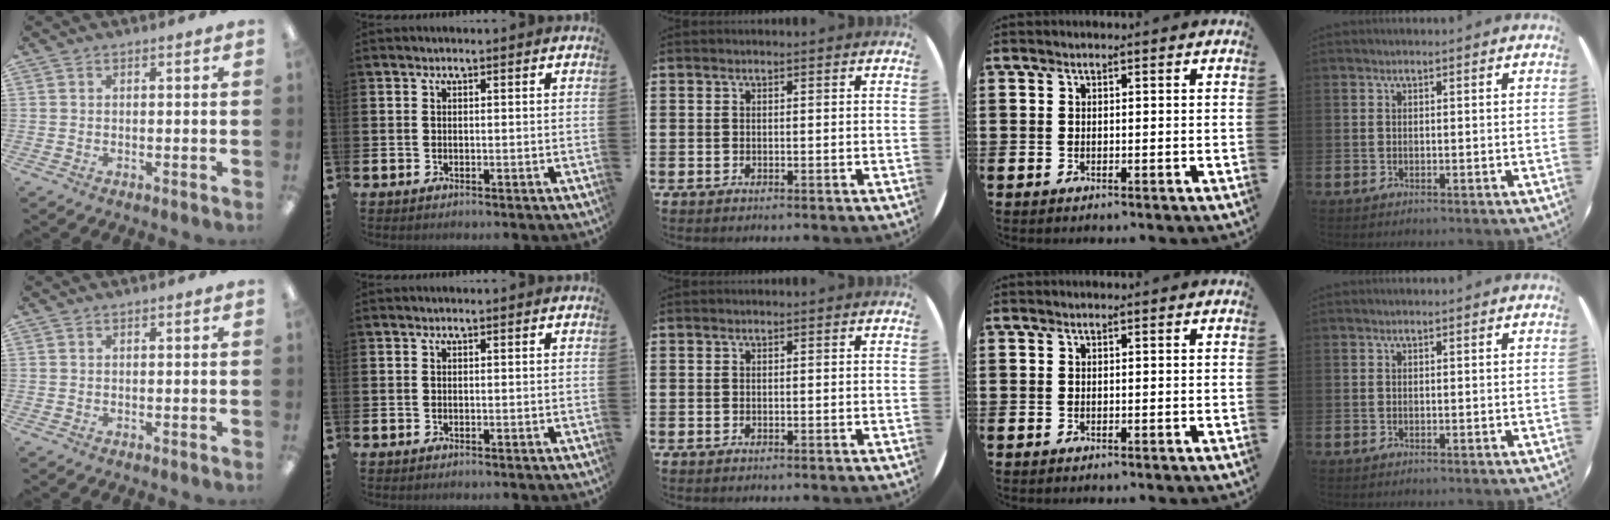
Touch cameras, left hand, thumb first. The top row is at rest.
{}